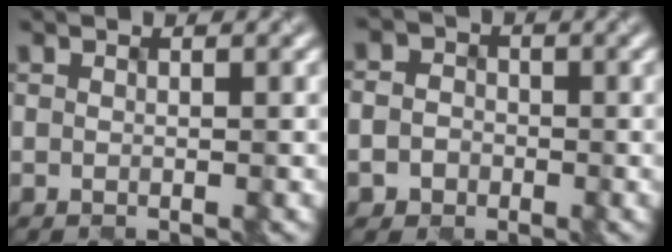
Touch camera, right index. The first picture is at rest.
{"total": 2.5, "force": [-1.1, 2.3, 0.1], "torque": [0.008, 0.006, -0.028]}